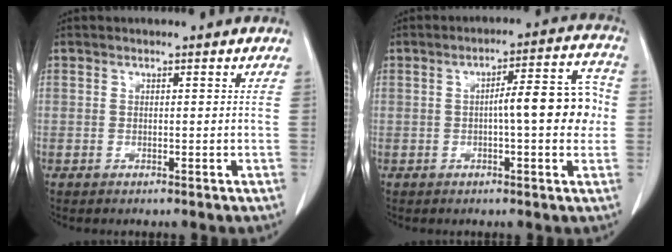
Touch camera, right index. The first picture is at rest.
{"total": 9.4, "force": [-0.2, 2.0, 9.2], "torque": [-0.124, 0.028, -0.003]}